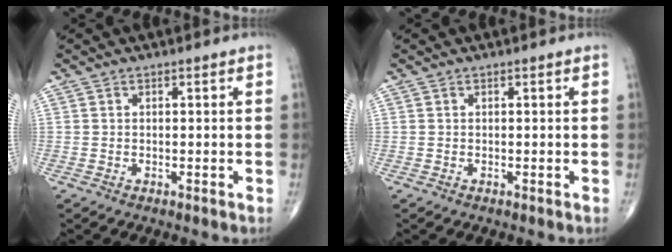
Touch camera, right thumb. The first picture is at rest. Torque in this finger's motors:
{"motor_torque": [-0.02, 0.03, -0.02, 0.01, 0.00]}